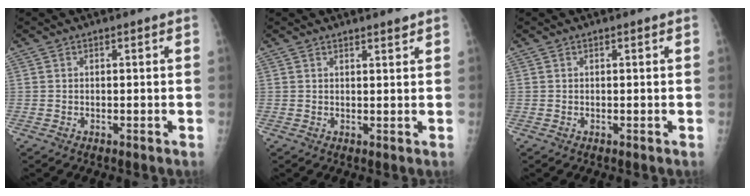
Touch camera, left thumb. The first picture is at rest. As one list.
[{"total": 1.4, "force": [1.2, 0.1, 0.6], "torque": [-0.004, -0.011, 0.020]}, {"total": 0.0}]